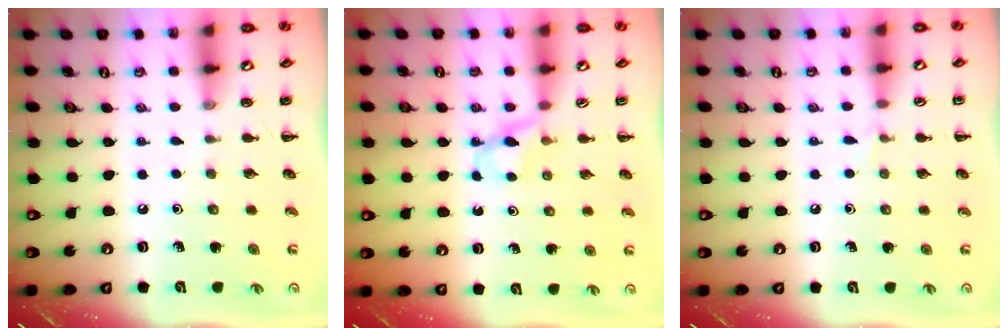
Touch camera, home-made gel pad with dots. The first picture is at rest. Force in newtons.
{"total": 3.4, "press": 3.1, "slide": 1.4}
{"total": 3.4, "press": 3.2, "slide": 1.3}